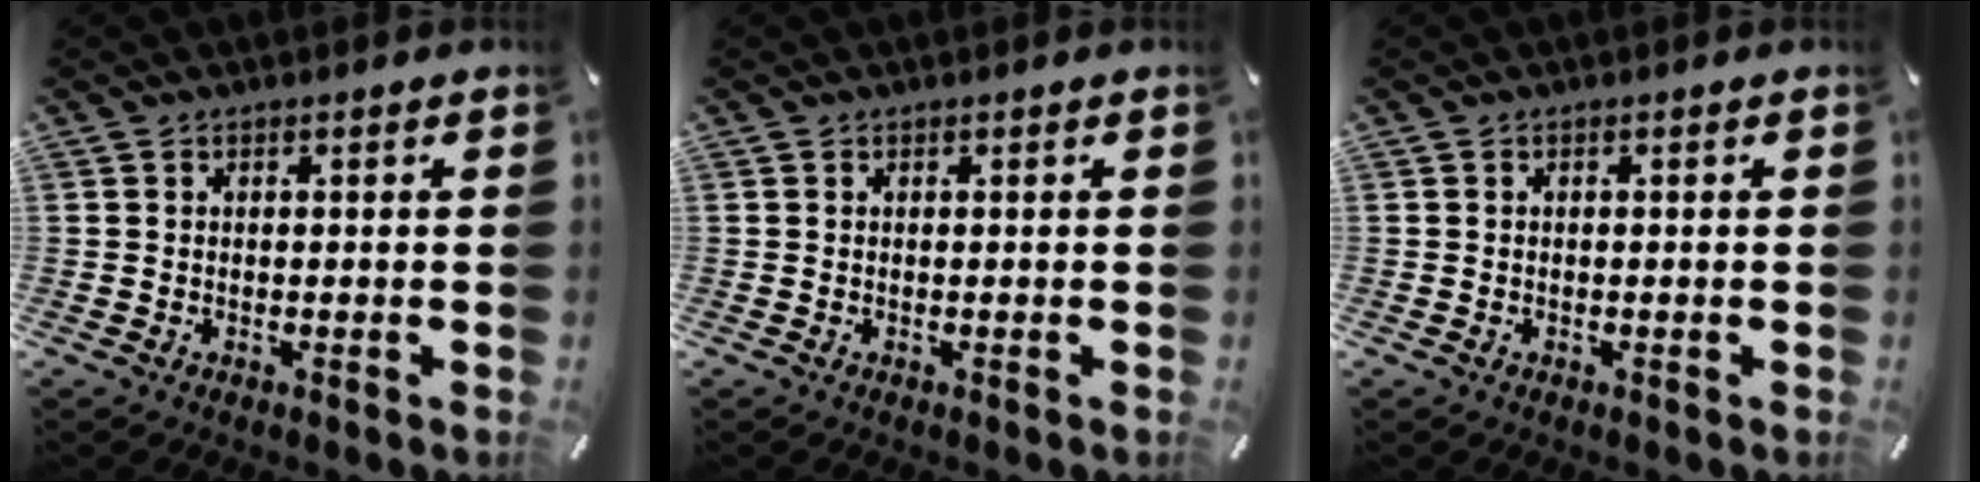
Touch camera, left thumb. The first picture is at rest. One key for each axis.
{"total": 0.0}
{"total": 0.0}